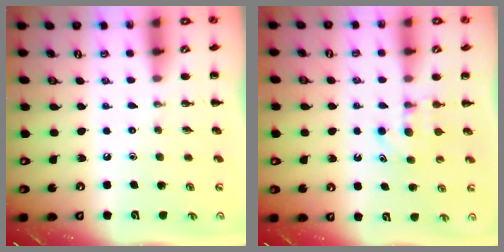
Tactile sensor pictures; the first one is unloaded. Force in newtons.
{"total": 5.0, "press": 4.8, "slide": 1.4}